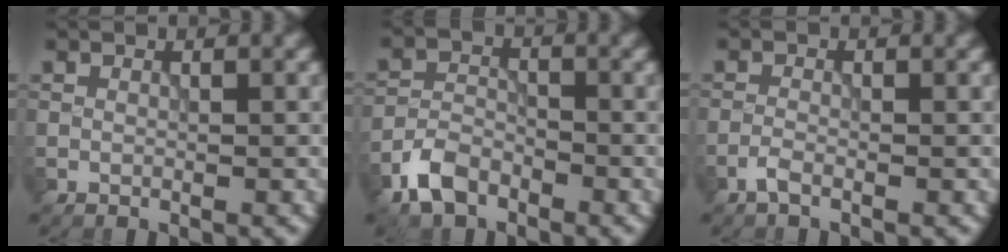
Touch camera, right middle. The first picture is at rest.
{"total": 3.7, "force": [-2.7, 2.0, 1.7], "torque": [-0.031, 0.001, -0.061]}
{"total": 1.2, "force": [-0.9, 0.3, 0.7], "torque": [-0.018, 0.002, -0.022]}